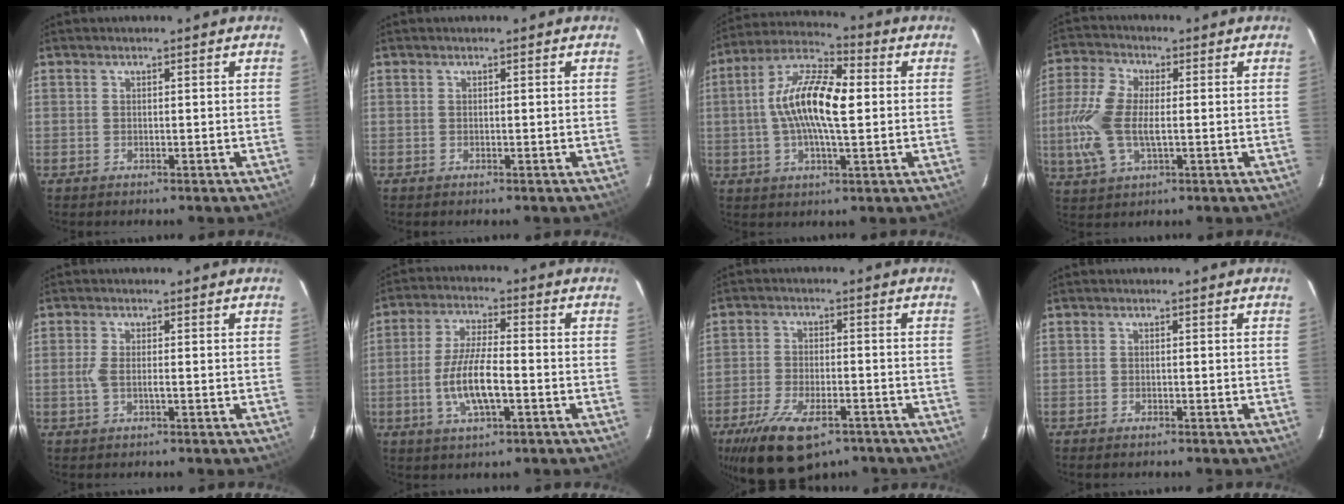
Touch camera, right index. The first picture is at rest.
{"total": 0.0}
{"total": 13.6, "force": [0.7, 4.6, 12.8], "torque": [-0.247, 0.019, 0.001]}
{"total": 11.0, "force": [-1.0, 5.3, 9.6], "torque": [-0.221, 0.006, -0.023]}
{"total": 2.6, "force": [-0.5, 0.6, 2.4], "torque": [-0.055, 0.000, -0.010]}
{"total": 9.6, "force": [-2.7, 2.8, 8.8], "torque": [-0.178, 0.000, -0.051]}
{"total": 14.7, "force": [-9.6, 6.4, 9.1], "torque": [-0.191, -0.026, -0.157]}
{"total": 0.7, "force": [-0.6, 0.3, 0.2], "torque": [-0.007, -0.001, -0.013]}